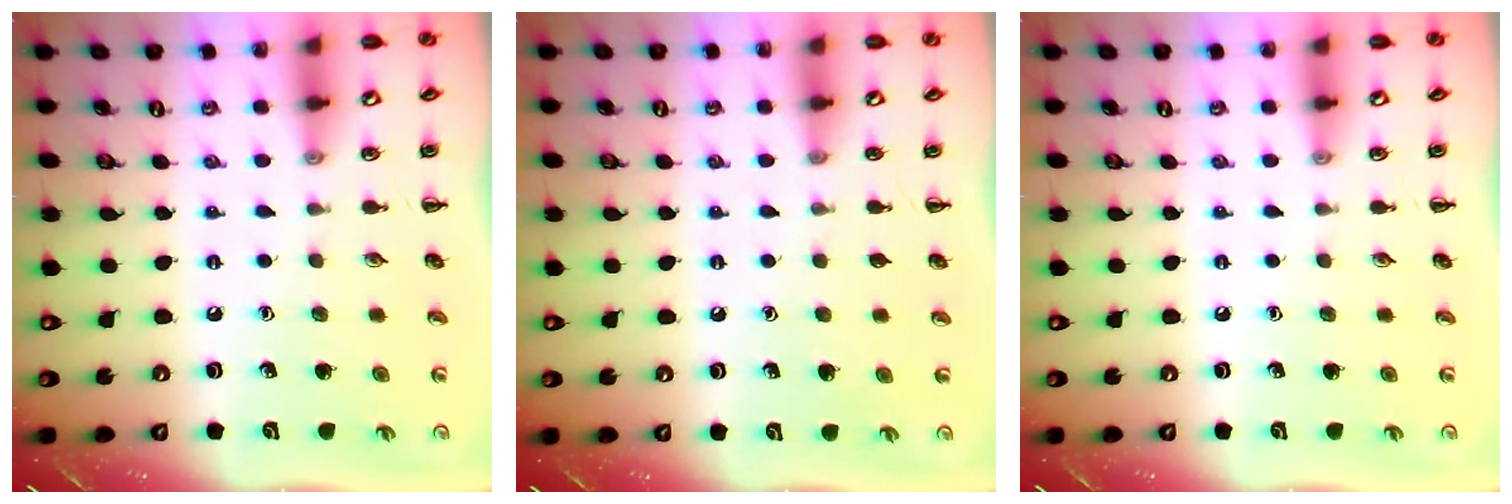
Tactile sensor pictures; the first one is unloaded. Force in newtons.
{"total": 0.6, "press": 0.6, "slide": 0.0}
{"total": 0.0}